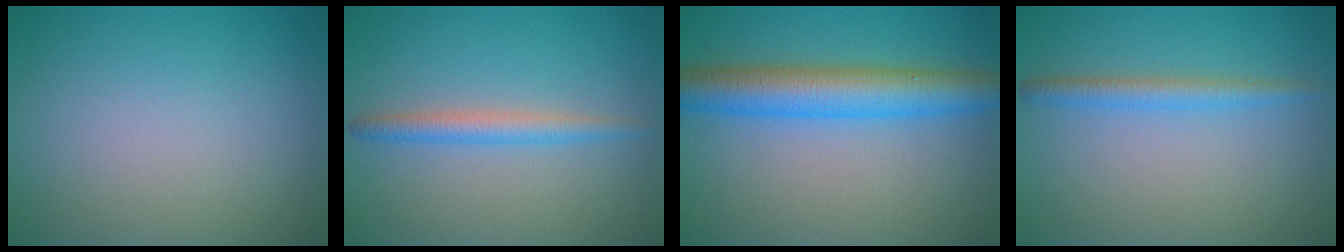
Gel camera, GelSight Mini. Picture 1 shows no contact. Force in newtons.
{"total": 2.3, "press": 2.3, "slide": 0.0}
{"total": 6.7, "press": 6.7, "slide": 0.0}
{"total": 2.1, "press": 2.1, "slide": 0.2}